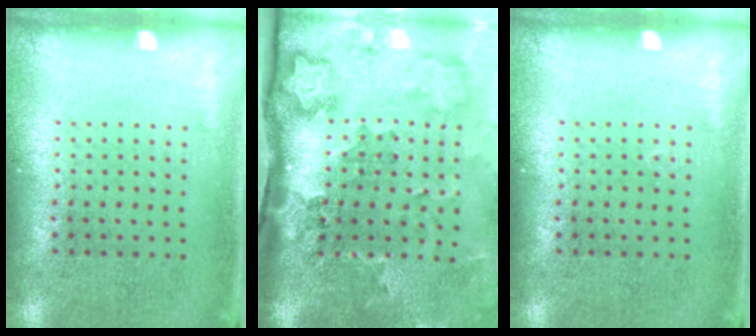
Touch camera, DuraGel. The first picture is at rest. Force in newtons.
{"total": 3.8, "press": 2.4, "slide": 2.9}
{"total": 0.0}